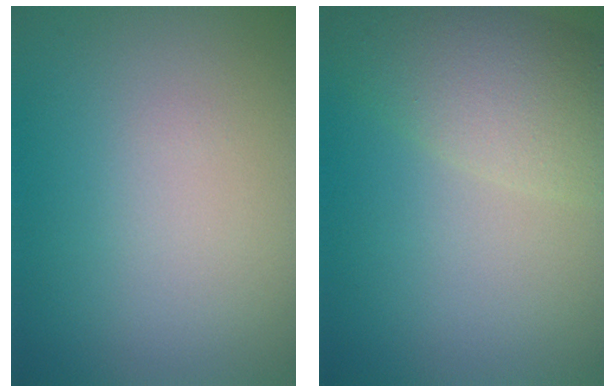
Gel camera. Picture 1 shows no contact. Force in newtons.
{"total": 5.6, "press": 5.6, "slide": 0.5}